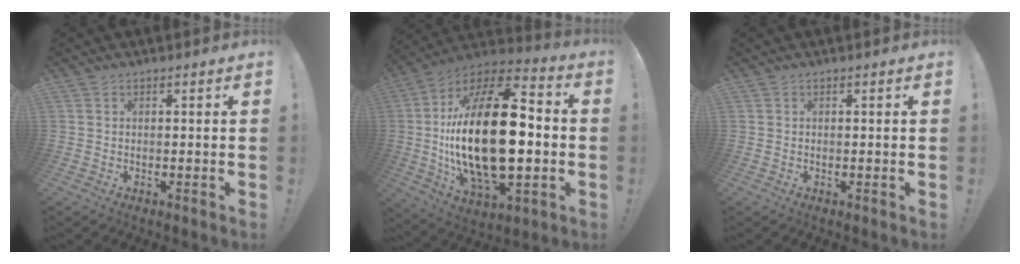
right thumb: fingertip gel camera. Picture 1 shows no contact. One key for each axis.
{"total": 32.6, "fx": -1.2, "fy": 15.7, "fz": 28.5, "tx": -0.545, "ty": 0.003, "tz": -0.020}
{"total": 0.0}